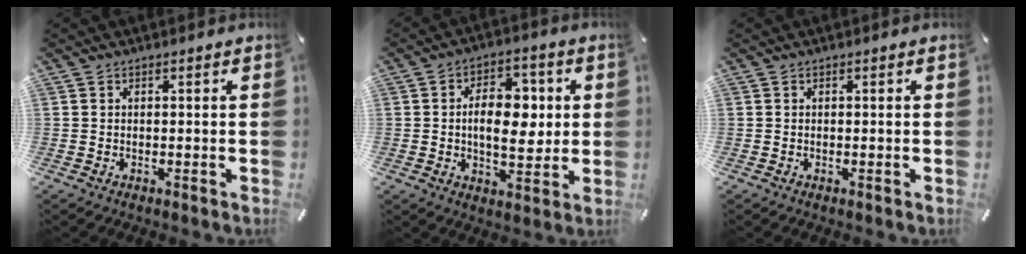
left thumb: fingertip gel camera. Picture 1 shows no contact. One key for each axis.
{"total": 12.0, "fx": 1.2, "fy": 7.4, "fz": 9.4, "tx": -0.136, "ty": 0.002, "tz": 0.018}
{"total": 0.0}